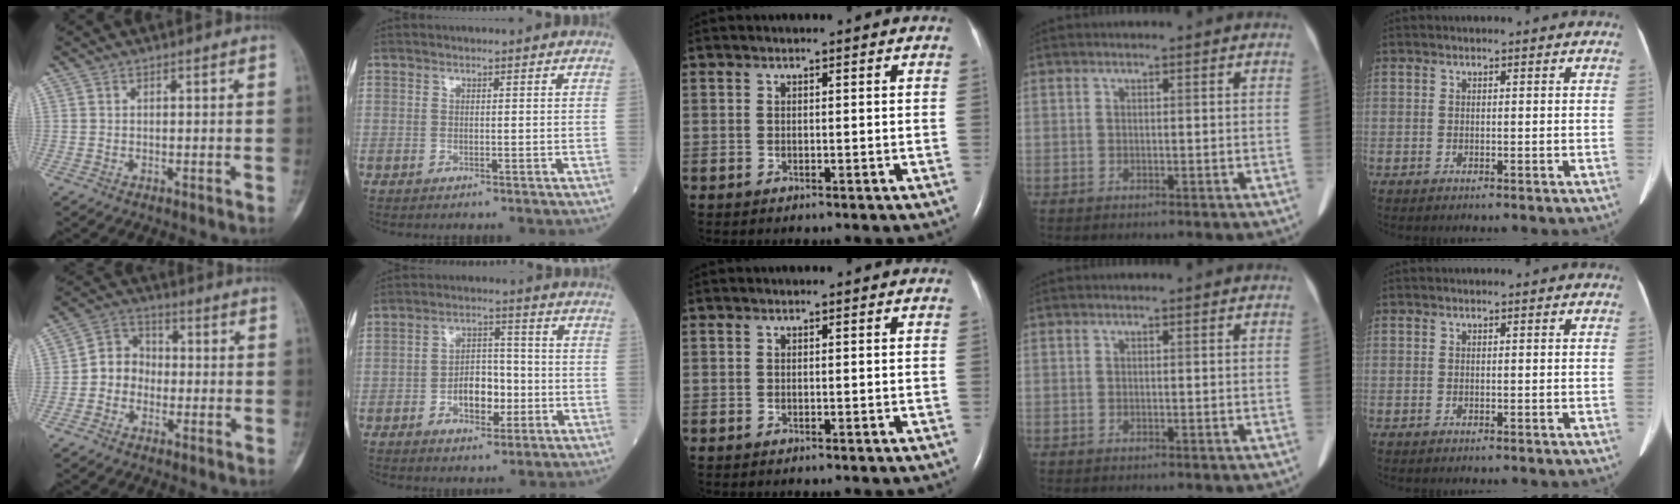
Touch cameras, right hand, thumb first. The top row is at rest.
{"thumb": {"total": 6.7, "force": [-1.4, 5.9, 2.8], "torque": [-0.018, 0.028, -0.042]}, "index": {"total": 6.7, "force": [-1.9, 3.7, 5.1], "torque": [-0.088, 0.014, -0.028]}}